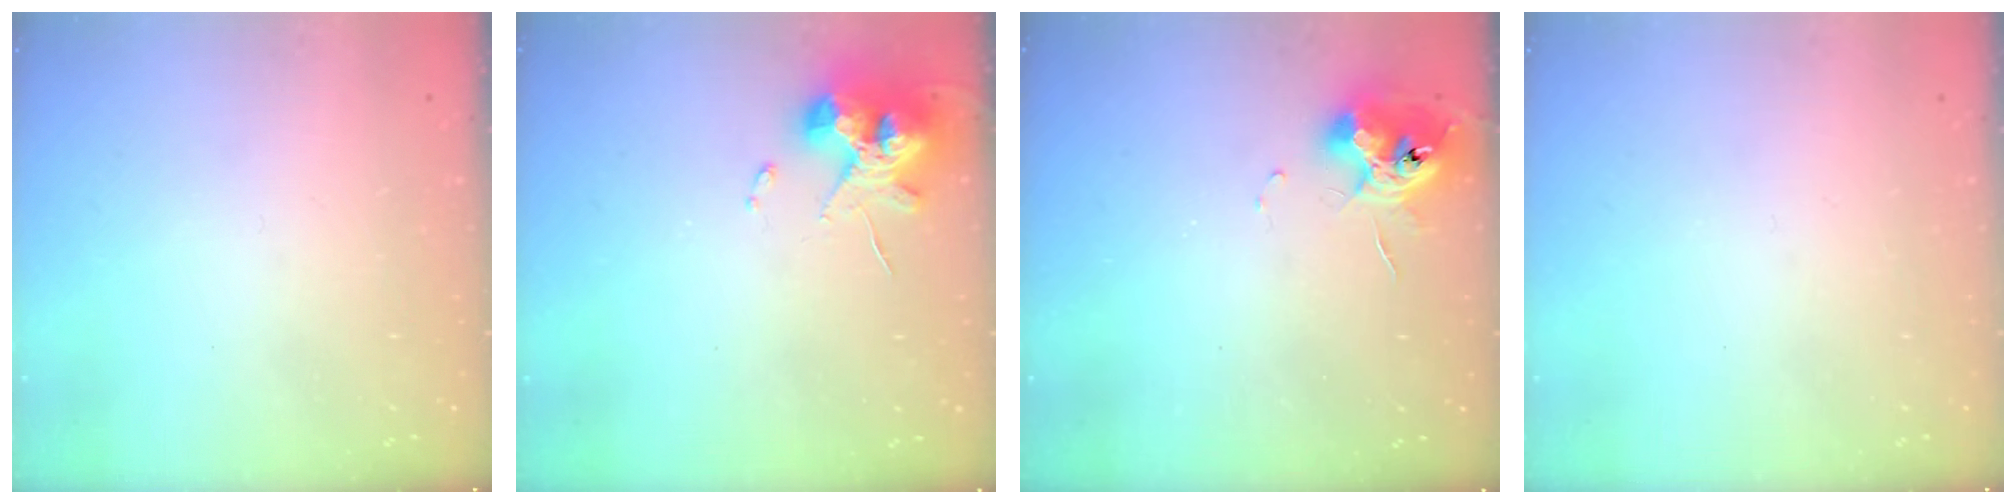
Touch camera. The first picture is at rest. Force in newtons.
{"total": 12.3, "press": 12.1, "slide": 2.0}
{"total": 11.1, "press": 11.1, "slide": 0.6}
{"total": 0.0}